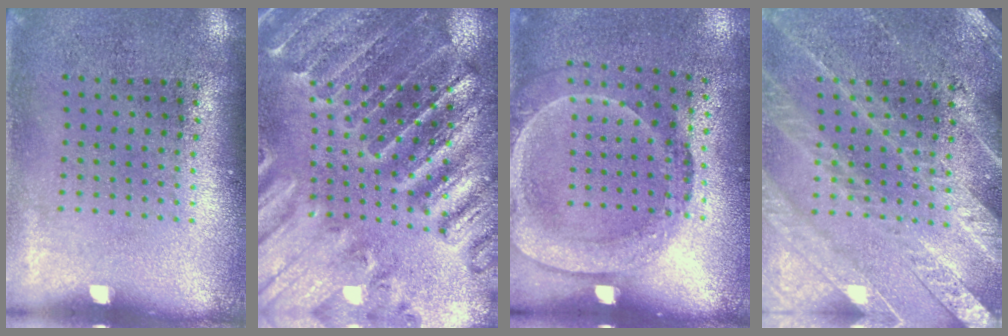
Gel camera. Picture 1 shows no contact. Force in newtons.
{"total": 2.7, "press": 2.7, "slide": 0.4}
{"total": 1.6, "press": 1.2, "slide": 1.1}
{"total": 4.4, "press": 4.3, "slide": 0.7}